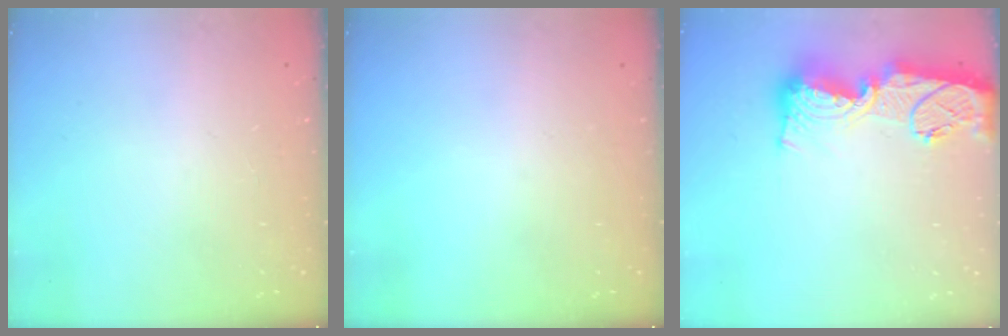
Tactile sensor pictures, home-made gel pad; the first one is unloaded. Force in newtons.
{"total": 0.0}
{"total": 18.5, "press": 18.4, "slide": 1.7}